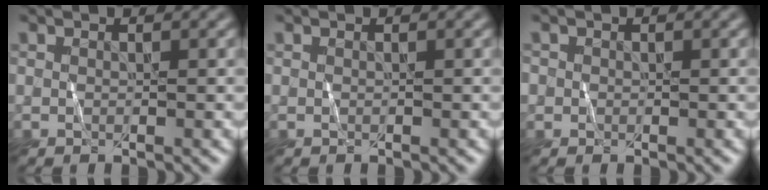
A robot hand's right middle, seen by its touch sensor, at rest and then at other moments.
{"total": 0.0}
{"total": 0.8, "force": [-0.2, 0.8, -0.1], "torque": [0.011, -0.001, -0.005]}